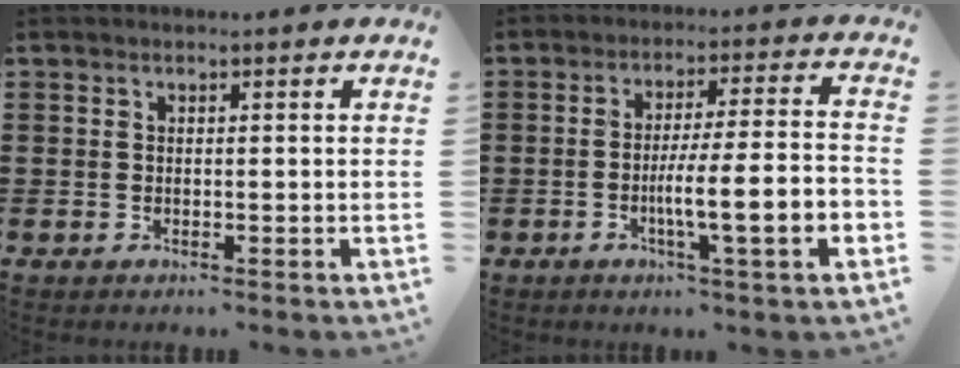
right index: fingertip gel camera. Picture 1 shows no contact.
{"total": 8.5, "force": [-3.0, 0.2, 7.9], "torque": [-0.132, -0.006, -0.056]}